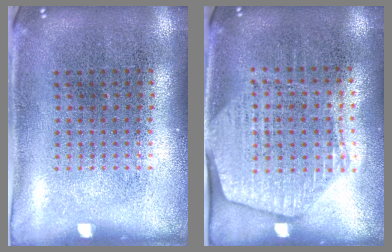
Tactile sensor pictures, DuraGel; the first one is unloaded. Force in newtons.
{"total": 1.8, "press": 1.6, "slide": 0.7}